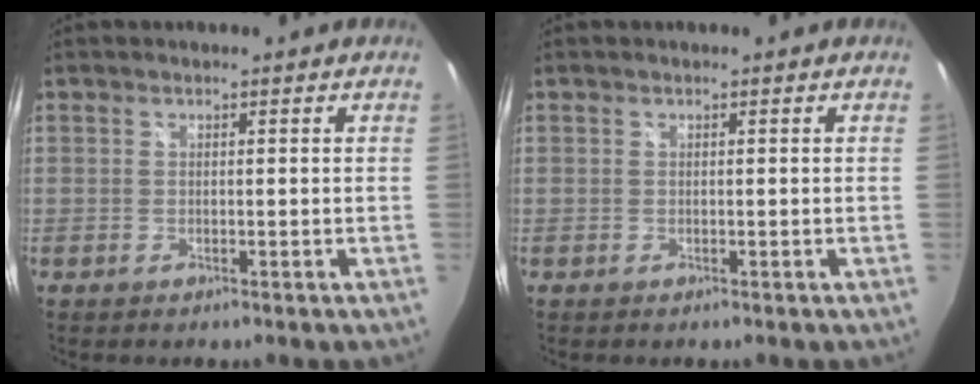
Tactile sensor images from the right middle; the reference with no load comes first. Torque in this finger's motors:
{"motor_torque": [0.00, 0.00, 0.00, 0.01]}